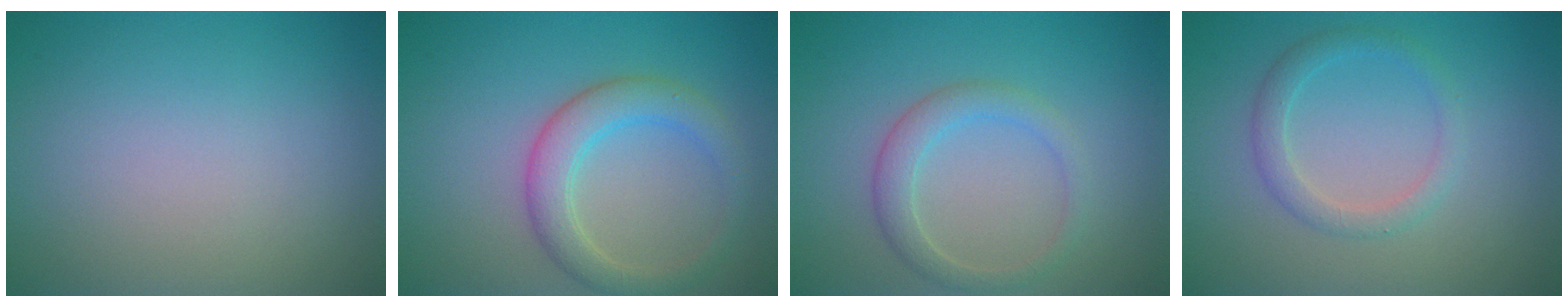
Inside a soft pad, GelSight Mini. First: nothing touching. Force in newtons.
{"total": 3.8, "press": 3.8, "slide": 0.2}
{"total": 2.5, "press": 2.5, "slide": 0.0}
{"total": 2.1, "press": 2.1, "slide": 0.1}